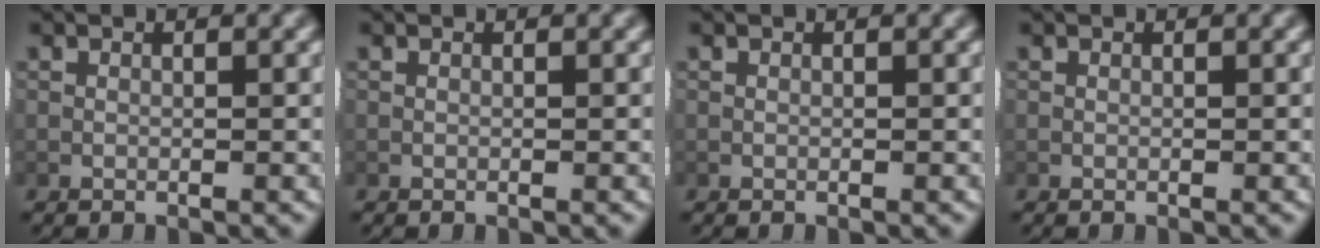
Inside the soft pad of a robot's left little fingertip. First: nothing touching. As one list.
[{"total": 0.0}, {"total": 0.0}, {"total": 0.0}]